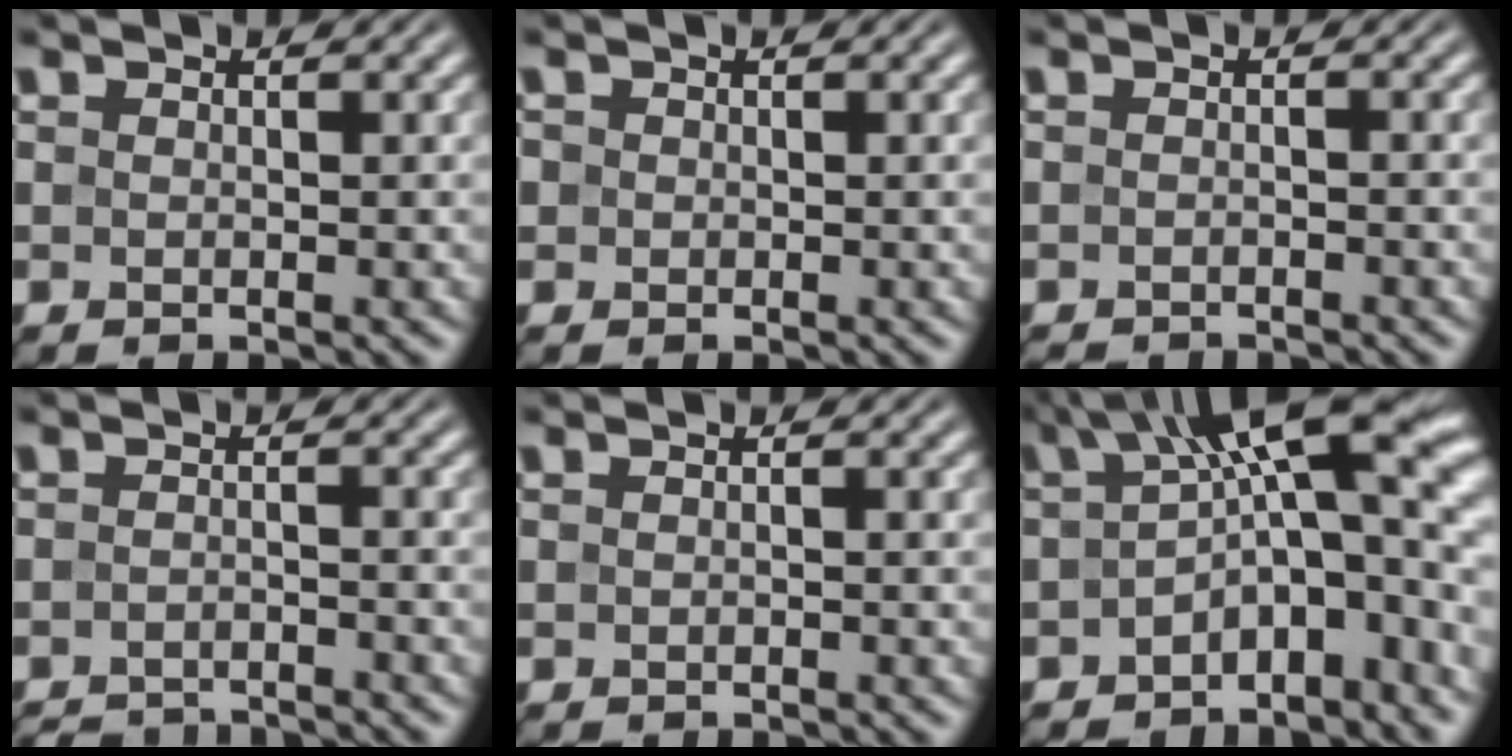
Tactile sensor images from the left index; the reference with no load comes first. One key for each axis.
{"total": 0.8, "fx": 0.0, "fy": 0.8, "fz": 0.1, "tx": 0.003, "ty": 0.000, "tz": -0.003}
{"total": 2.3, "fx": -2.3, "fy": 0.2, "fz": 0.6, "tx": -0.006, "ty": -0.009, "tz": -0.034}
{"total": 4.2, "fx": -4.0, "fy": 0.6, "fz": 1.0, "tx": -0.014, "ty": -0.007, "tz": -0.068}
{"total": 0.5, "fx": -0.5, "fy": 0.1, "fz": 0.3, "tx": -0.003, "ty": 0.000, "tz": -0.006}
{"total": 12.7, "fx": -0.6, "fy": 5.3, "fz": 11.5, "tx": -0.140, "ty": 0.013, "tz": -0.016}